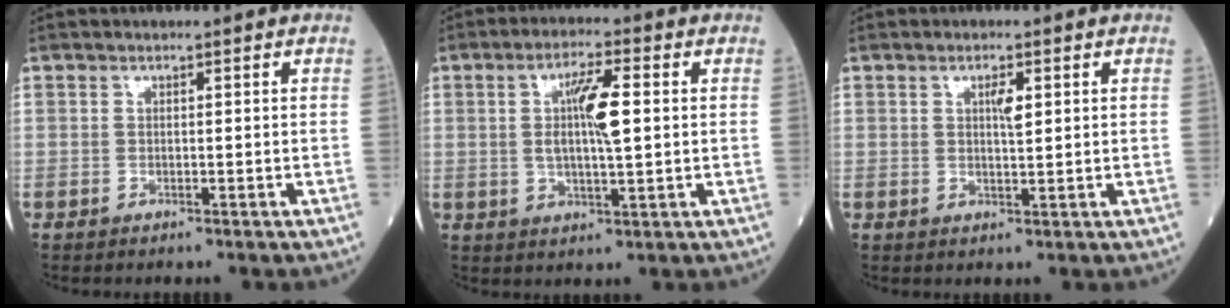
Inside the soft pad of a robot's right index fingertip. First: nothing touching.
{"total": 7.4, "force": [1.0, 1.1, 7.2], "torque": [-0.131, 0.006, 0.019]}
{"total": 2.4, "force": [0.9, 0.5, 2.1], "torque": [-0.038, -0.001, 0.015]}